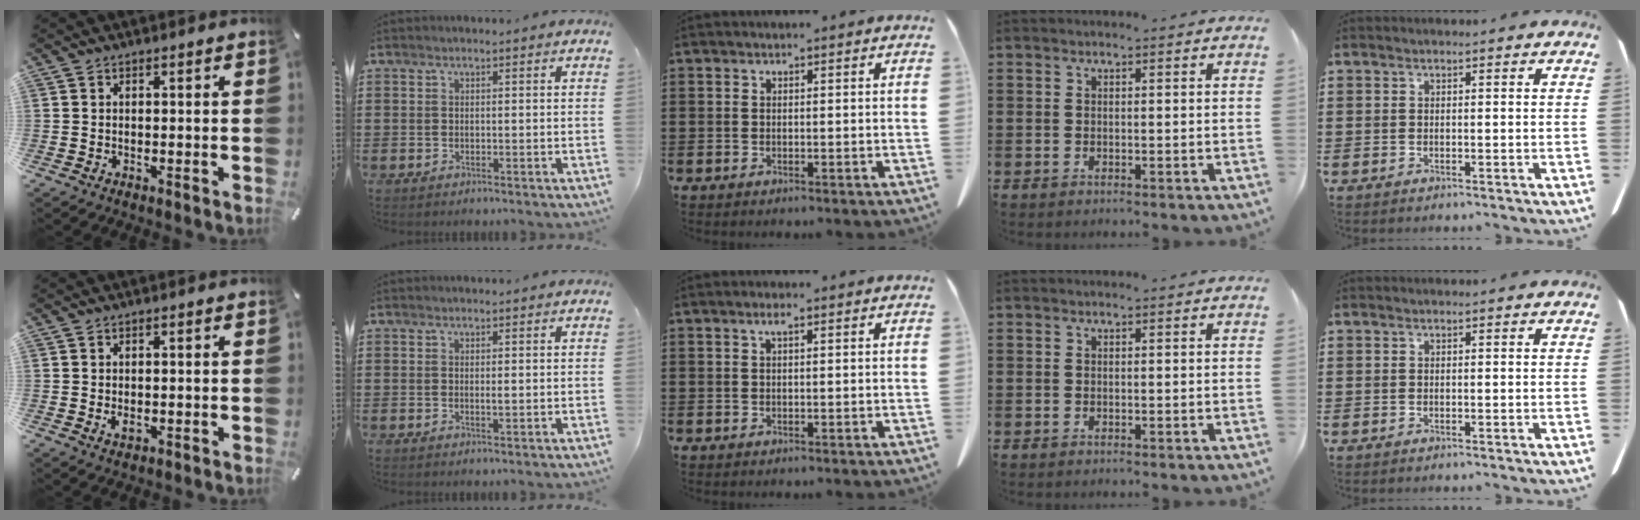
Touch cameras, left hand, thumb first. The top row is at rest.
{"thumb": {"total": 1.7, "force": [-0.1, 0.9, 1.4], "torque": [-0.035, -0.002, -0.005]}, "index": {"total": 0.7, "force": [0.1, 0.1, 0.7], "torque": [-0.014, -0.004, 0.004]}, "middle": {"total": 1.3, "force": [0.5, 0.3, 1.2], "torque": [-0.025, 0.005, 0.008]}}